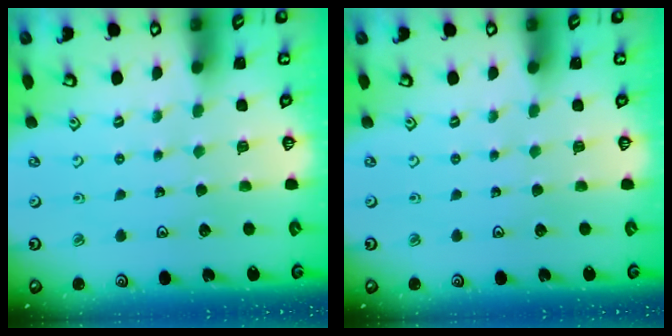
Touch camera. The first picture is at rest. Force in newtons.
{"total": 0.0}